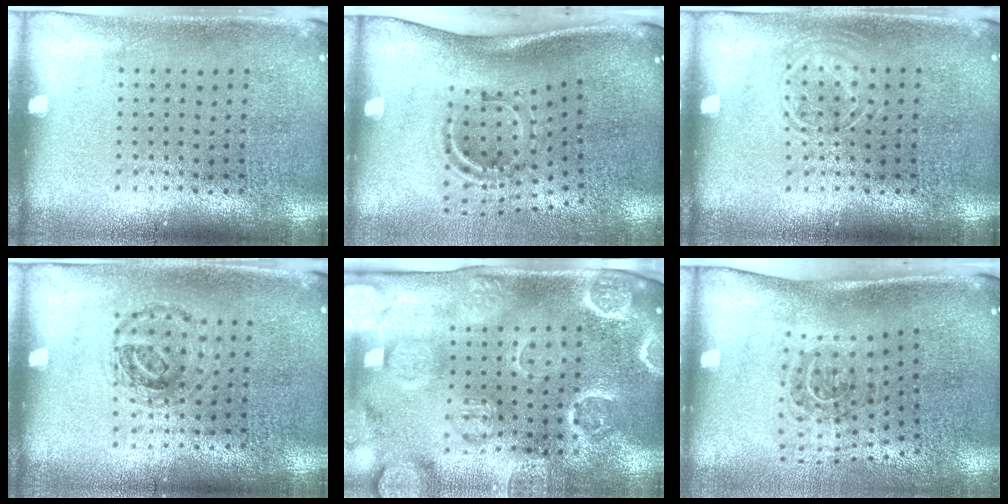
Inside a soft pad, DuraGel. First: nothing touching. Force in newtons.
{"total": 2.1, "press": 1.2, "slide": 1.8}
{"total": 1.6, "press": 1.6, "slide": 0.2}
{"total": 0.9, "press": 0.8, "slide": 0.3}
{"total": 4.1, "press": 3.7, "slide": 1.7}
{"total": 1.8, "press": 1.2, "slide": 1.4}